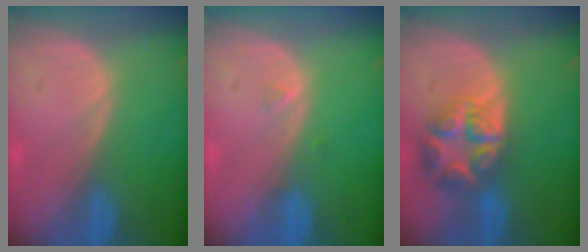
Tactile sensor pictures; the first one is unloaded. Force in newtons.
{"total": 0.7, "press": 0.7, "slide": 0.2}
{"total": 8.0, "press": 7.0, "slide": 3.9}